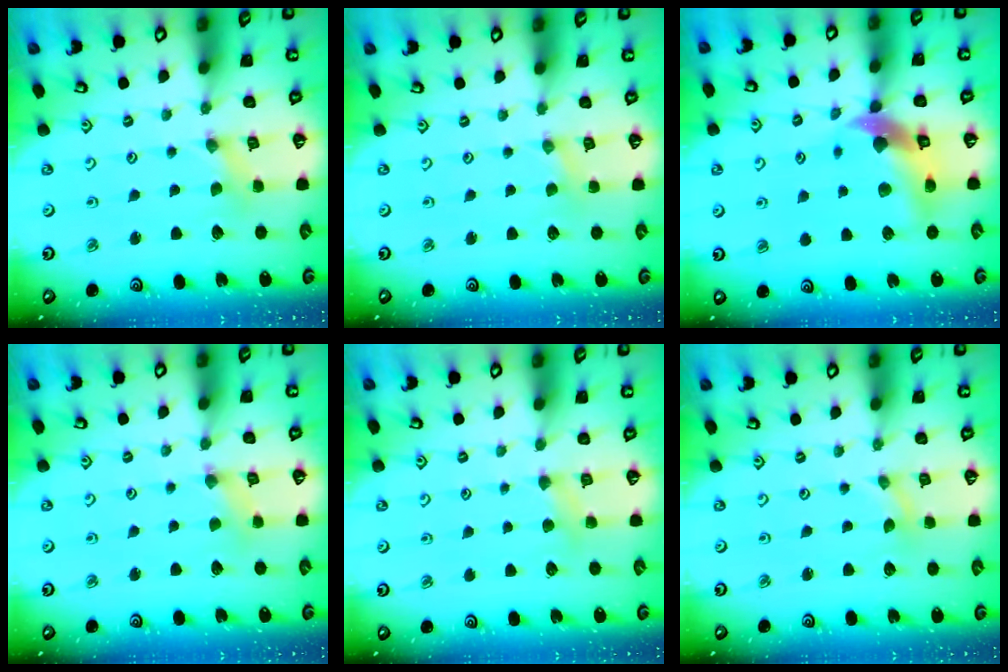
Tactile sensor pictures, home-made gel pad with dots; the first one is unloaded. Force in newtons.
{"total": 0.8, "press": 0.8, "slide": 0.1}
{"total": 12.2, "press": 12.0, "slide": 1.9}
{"total": 1.2, "press": 1.1, "slide": 0.3}
{"total": 4.7, "press": 4.6, "slide": 0.6}
{"total": 0.0}